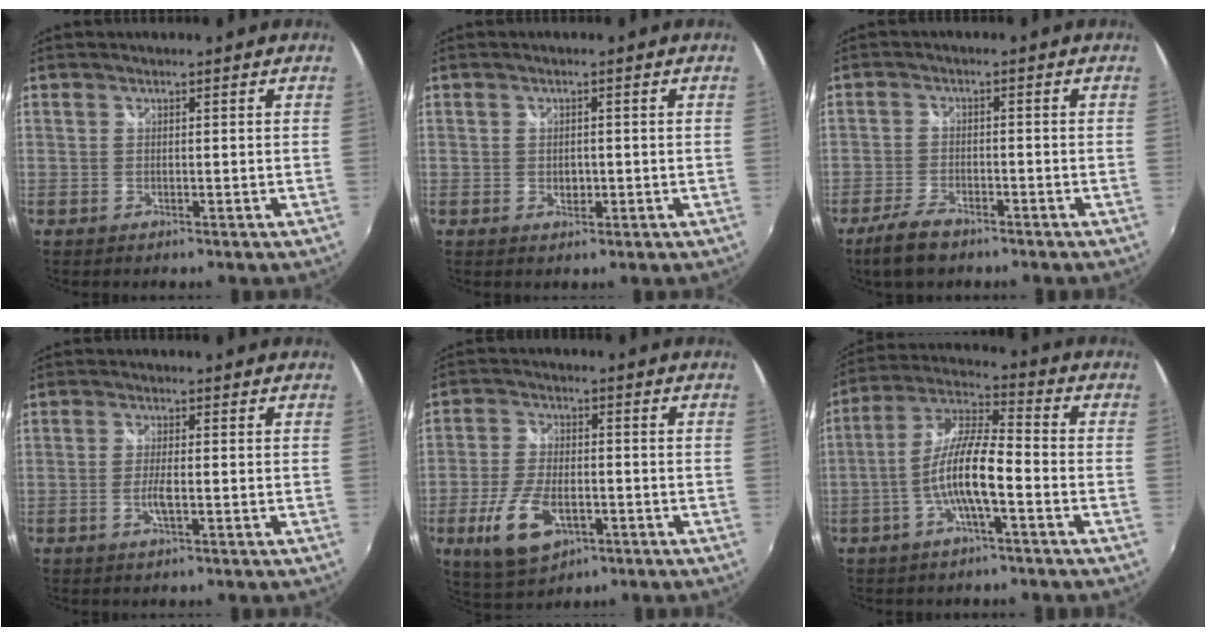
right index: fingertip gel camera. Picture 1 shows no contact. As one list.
[{"total": 2.0, "force": [-0.3, 1.5, 1.4], "torque": [-0.021, 0.000, -0.005]}, {"total": 6.1, "force": [-4.7, 2.6, 3.0], "torque": [-0.089, -0.005, -0.089]}, {"total": 3.1, "force": [-1.0, 0.5, 2.9], "torque": [-0.060, -0.004, -0.019]}, {"total": 11.2, "force": [-4.3, 5.8, 8.5], "torque": [-0.186, -0.012, -0.073]}, {"total": 10.9, "force": [-3.6, 2.0, 10.1], "torque": [-0.209, 0.007, -0.070]}]